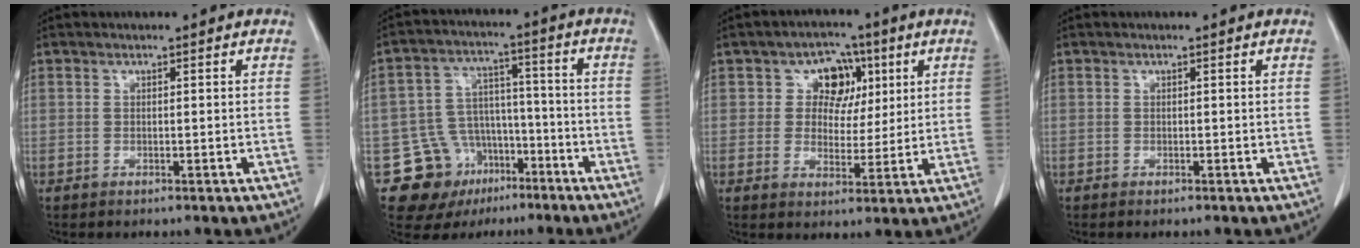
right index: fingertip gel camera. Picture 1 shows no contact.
{"total": 12.5, "force": [-6.9, 9.7, 3.6], "torque": [-0.062, 0.050, -0.097]}
{"total": 6.5, "force": [2.3, 5.2, 3.1], "torque": [-0.037, 0.018, 0.038]}
{"total": 0.0}